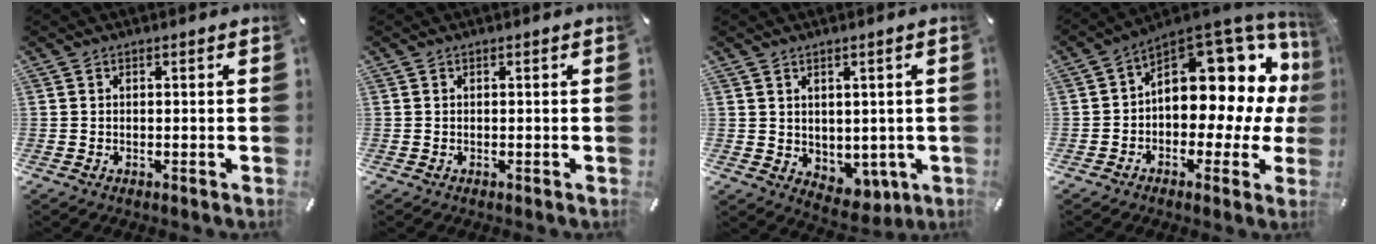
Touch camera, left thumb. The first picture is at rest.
{"total": 0.0}
{"total": 4.7, "force": [2.6, 3.9, 0.5], "torque": [-0.002, -0.023, 0.052]}
{"total": 14.6, "force": [6.3, 9.1, 9.5], "torque": [-0.104, -0.073, 0.101]}